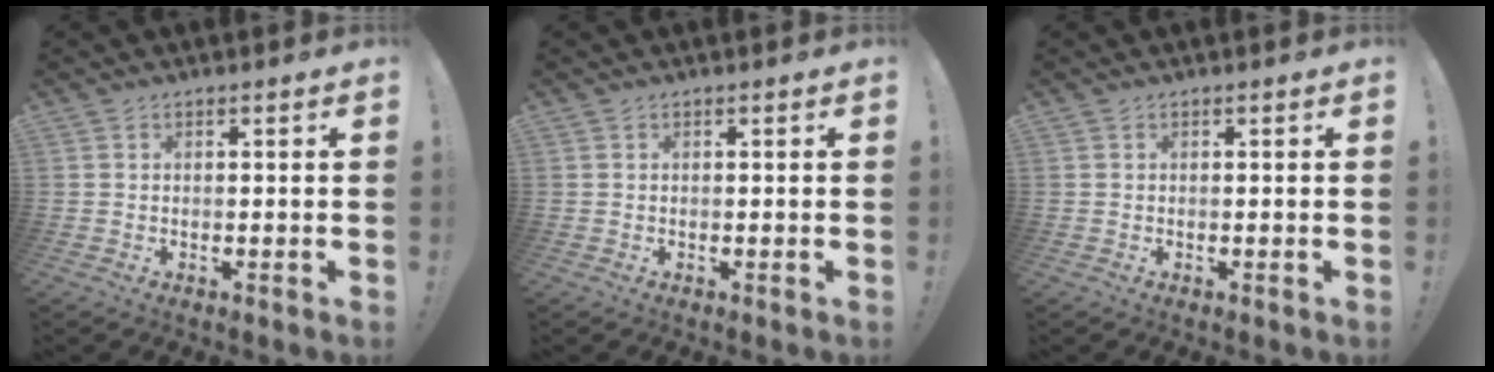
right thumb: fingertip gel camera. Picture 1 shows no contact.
{"total": 0.0}
{"total": 0.0}